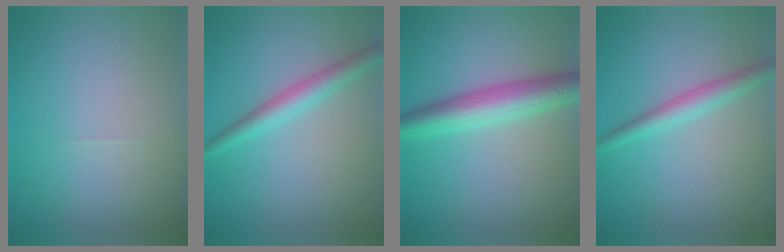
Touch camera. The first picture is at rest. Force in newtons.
{"total": 2.6, "press": 2.6, "slide": 0.0}
{"total": 5.0, "press": 5.0, "slide": 0.0}
{"total": 2.4, "press": 2.4, "slide": 0.1}